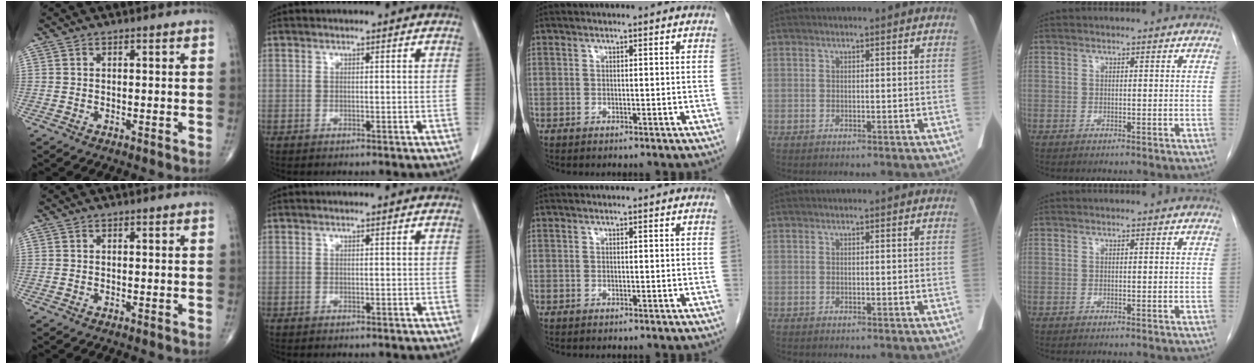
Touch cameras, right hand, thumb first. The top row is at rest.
{}